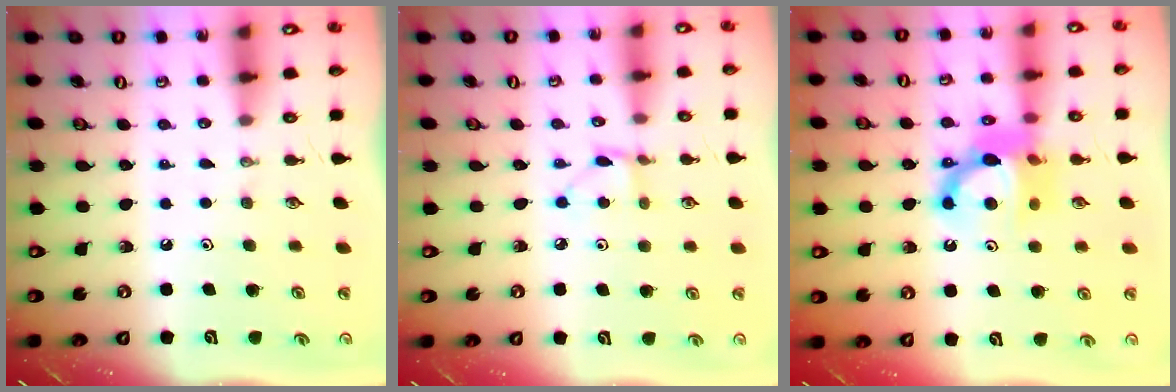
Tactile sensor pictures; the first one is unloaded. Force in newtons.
{"total": 3.0, "press": 3.0, "slide": 0.4}
{"total": 11.9, "press": 11.8, "slide": 1.4}